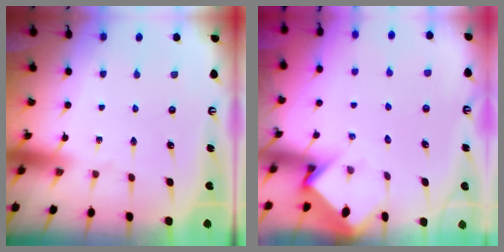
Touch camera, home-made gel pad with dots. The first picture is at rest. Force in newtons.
{"total": 3.5, "press": 3.5, "slide": 0.3}